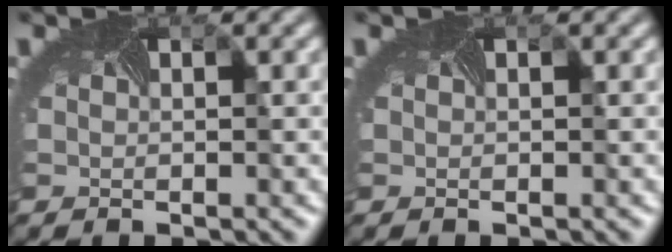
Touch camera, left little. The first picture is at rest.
{"total": 0.0}